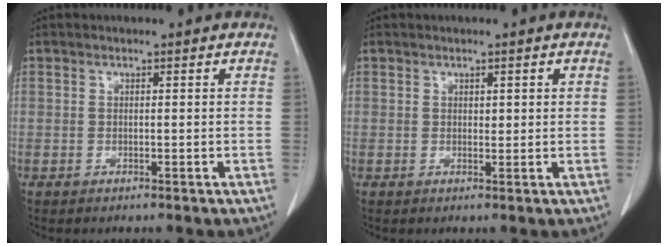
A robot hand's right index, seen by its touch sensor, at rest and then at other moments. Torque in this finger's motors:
{"motor_torque": [-0.14, 0.02, 0.01, 0.00]}